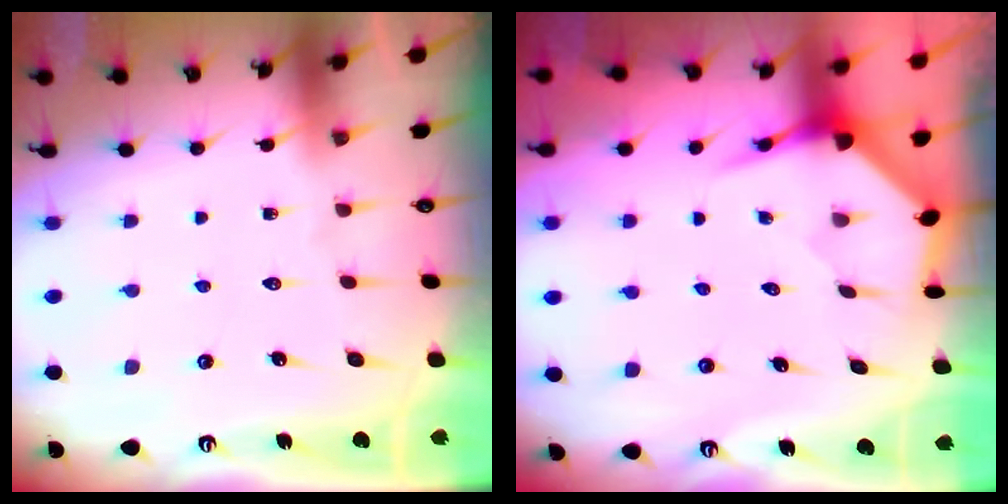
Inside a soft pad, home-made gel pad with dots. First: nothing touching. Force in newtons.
{"total": 4.0, "press": 4.0, "slide": 0.4}